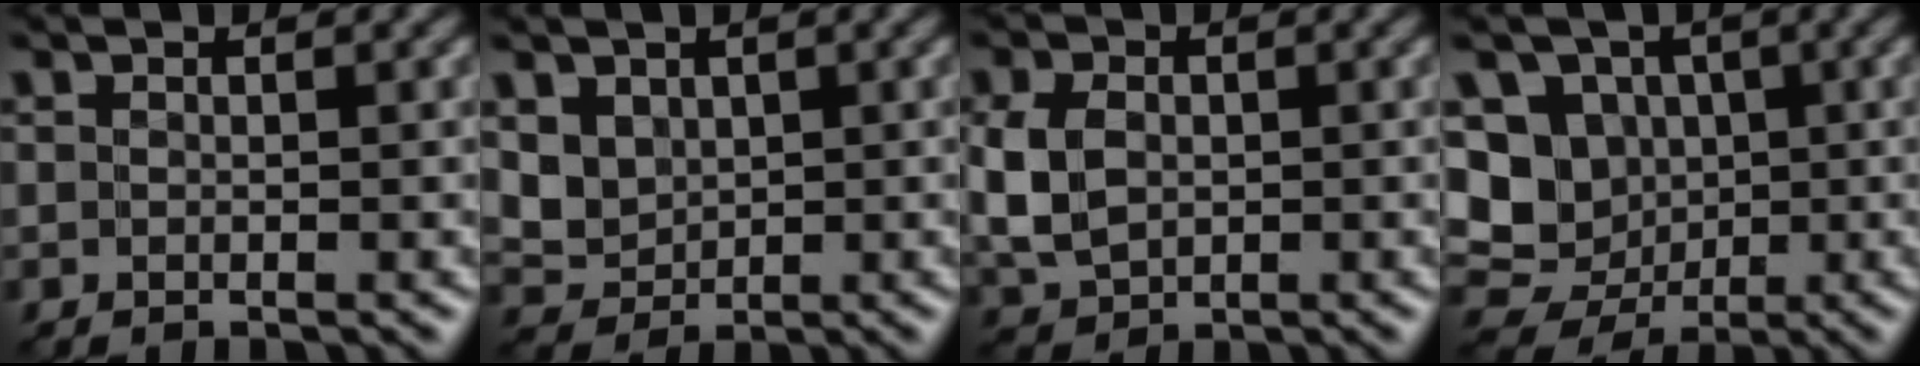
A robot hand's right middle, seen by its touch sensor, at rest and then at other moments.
{"total": 2.5, "force": [1.2, 2.1, 0.9], "torque": [-0.029, -0.009, 0.031]}
{"total": 4.5, "force": [0.3, 3.5, 2.9], "torque": [-0.076, 0.002, 0.006]}
{"total": 7.7, "force": [0.6, 7.0, 3.2], "torque": [-0.035, 0.008, -0.023]}